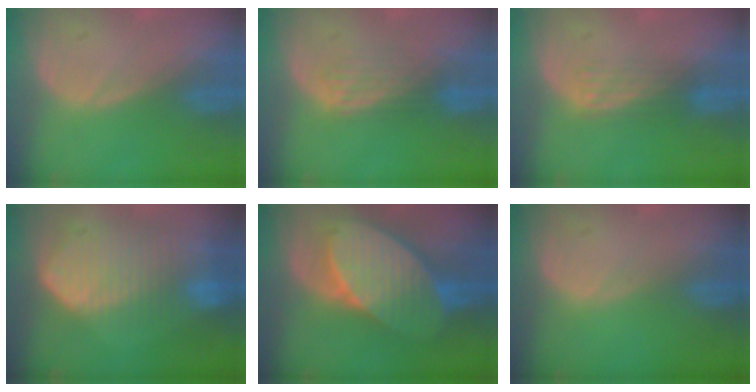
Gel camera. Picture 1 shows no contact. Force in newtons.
{"total": 3.7, "press": 3.2, "slide": 1.8}
{"total": 2.9, "press": 2.7, "slide": 1.2}
{"total": 10.4, "press": 9.0, "slide": 5.1}
{"total": 10.6, "press": 10.6, "slide": 0.7}
{"total": 0.0}